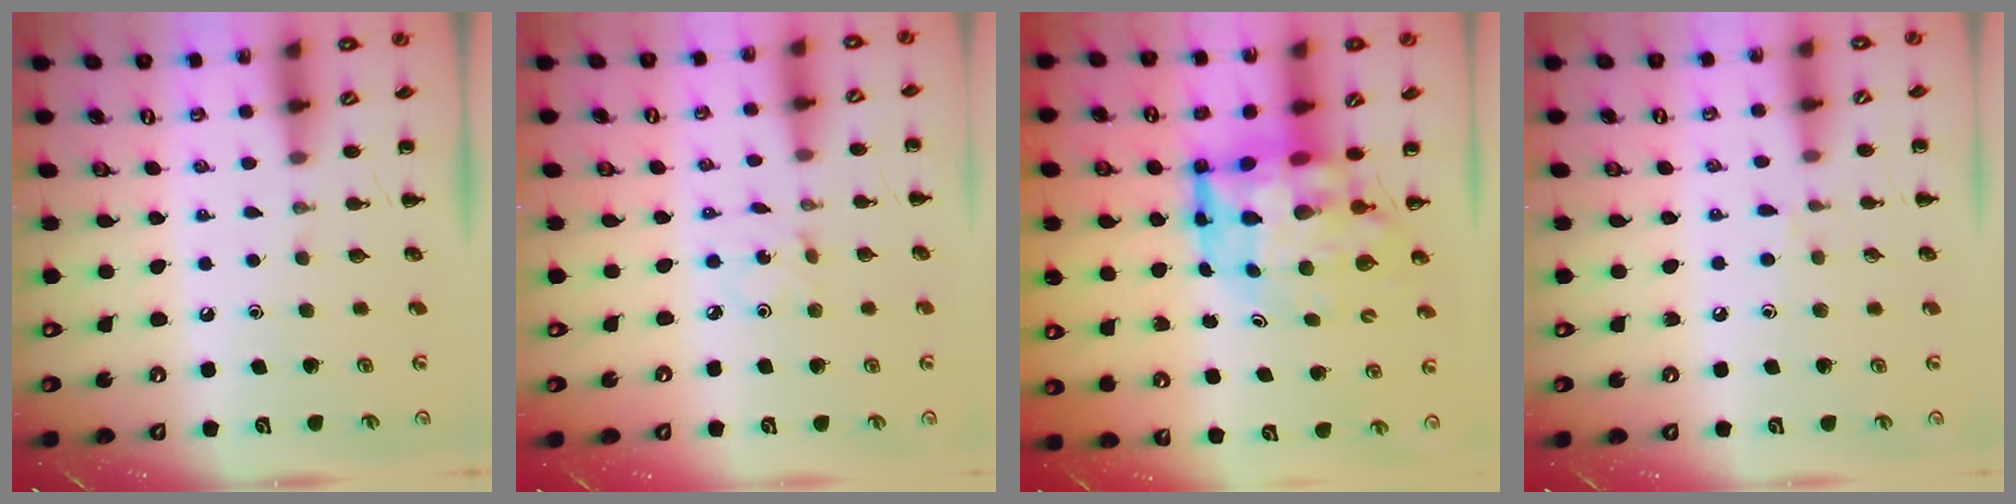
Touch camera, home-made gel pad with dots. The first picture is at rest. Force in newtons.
{"total": 1.0, "press": 1.0, "slide": 0.3}
{"total": 11.0, "press": 10.5, "slide": 3.3}
{"total": 5.6, "press": 5.2, "slide": 2.1}